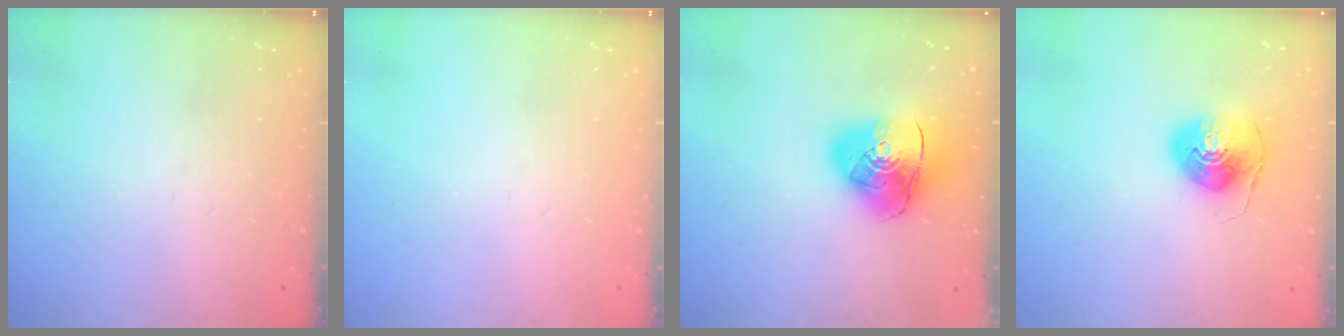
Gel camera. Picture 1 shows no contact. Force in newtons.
{"total": 0.0}
{"total": 14.3, "press": 14.2, "slide": 1.9}
{"total": 9.8, "press": 9.7, "slide": 1.4}